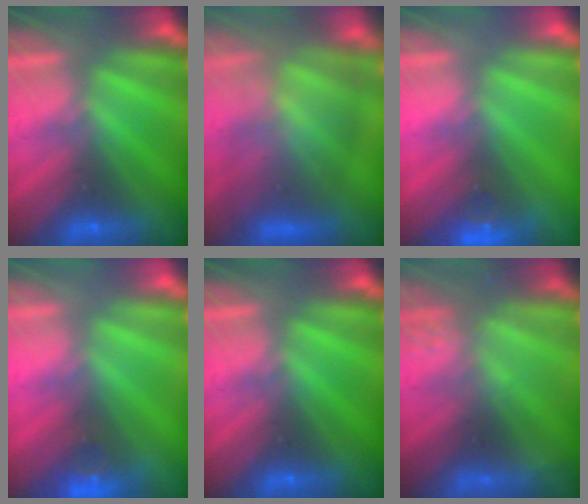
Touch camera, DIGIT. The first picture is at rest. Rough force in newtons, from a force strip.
{"total": 10.8}
{"total": 3.0}
{"total": 3.0}
{"total": 0.0}
{"total": 2.2}